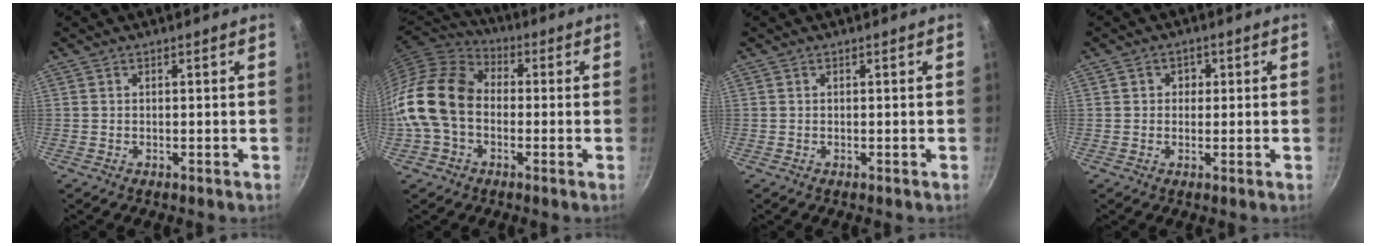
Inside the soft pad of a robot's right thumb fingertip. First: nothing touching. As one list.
[{"total": 15.9, "force": [-1.5, 11.7, 10.6], "torque": [-0.183, 0.037, -0.046]}, {"total": 0.0}, {"total": 2.4, "force": [0.4, 2.2, 0.8], "torque": [0.005, 0.000, 0.001]}]